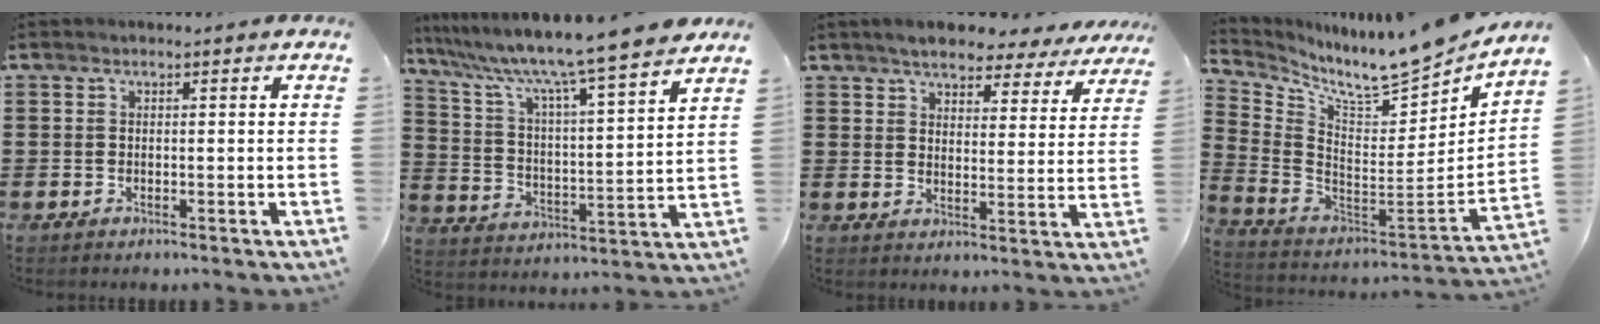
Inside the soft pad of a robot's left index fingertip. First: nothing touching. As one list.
[{"total": 9.2, "force": [8.0, -0.8, 4.5], "torque": [-0.121, -0.065, 0.126]}, {"total": 5.3, "force": [5.0, 0.8, 1.3], "torque": [-0.040, -0.025, 0.086]}, {"total": 8.3, "force": [7.8, -0.1, 3.0], "torque": [-0.072, -0.086, 0.121]}]